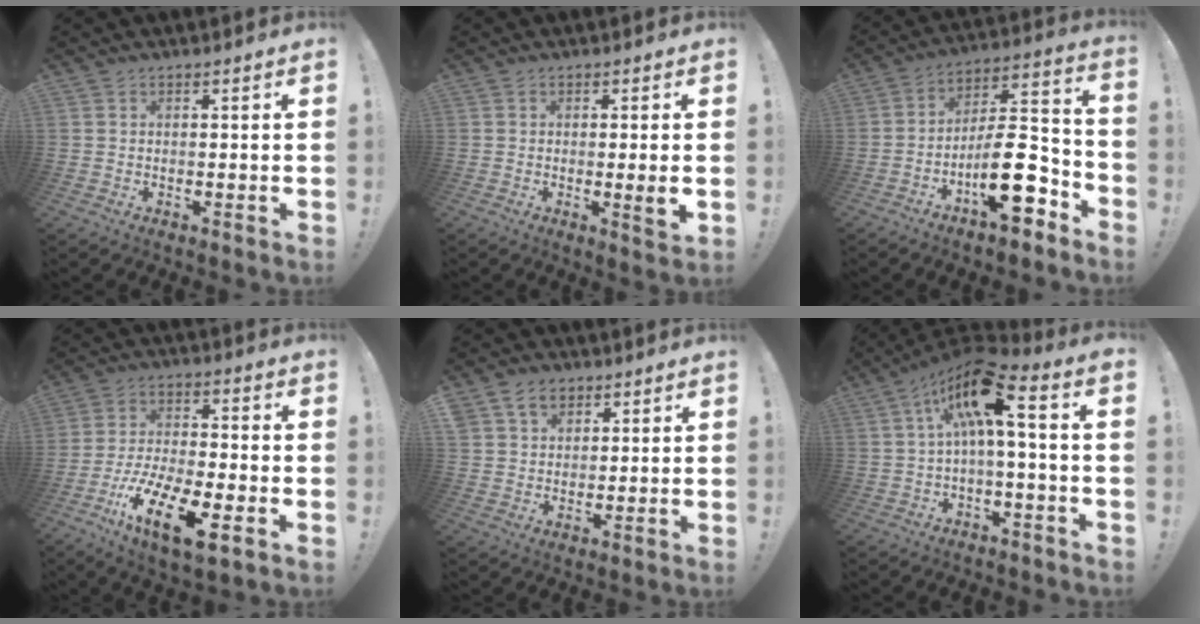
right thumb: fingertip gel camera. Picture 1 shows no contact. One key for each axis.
{"total": 4.2, "fx": -0.4, "fy": -0.2, "fz": 4.2, "tx": -0.058, "ty": -0.012, "tz": -0.008}
{"total": 17.6, "fx": -7.4, "fy": 6.7, "fz": 14.5, "tx": -0.237, "ty": 0.047, "tz": -0.111}
{"total": 16.7, "fx": -8.8, "fy": 5.7, "fz": 12.9, "tx": -0.244, "ty": 0.043, "tz": -0.143}
{"total": 7.9, "fx": 4.6, "fy": 5.8, "fz": 2.9, "tx": -0.046, "ty": -0.016, "tz": 0.091}
{"total": 15.0, "fx": 3.5, "fy": 3.7, "fz": 14.1, "tx": -0.249, "ty": -0.013, "tz": 0.050}